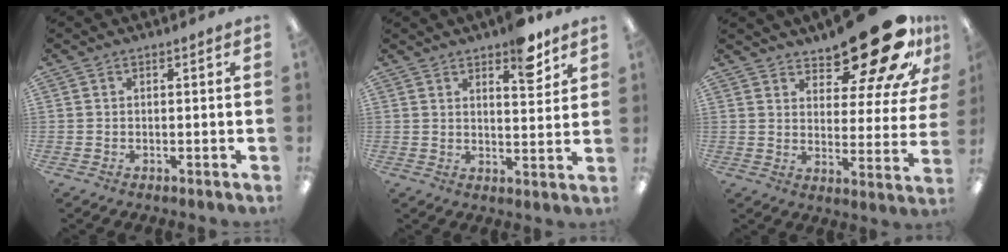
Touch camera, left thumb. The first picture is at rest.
{"total": 8.2, "force": [5.8, 3.1, 4.9], "torque": [-0.045, -0.035, 0.093]}
{"total": 21.4, "force": [15.9, 7.9, 12.0], "torque": [-0.152, -0.107, 0.259]}